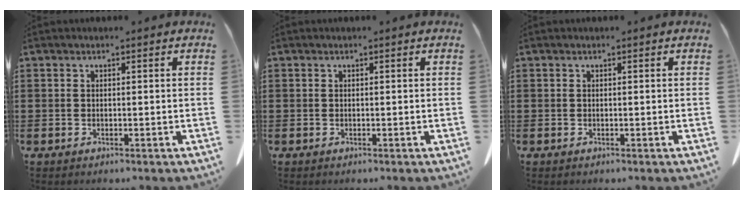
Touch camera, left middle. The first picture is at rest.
{"total": 0.0}
{"total": 0.0}